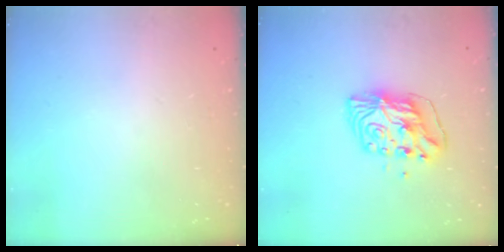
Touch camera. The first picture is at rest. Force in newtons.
{"total": 9.3, "press": 9.3, "slide": 0.8}